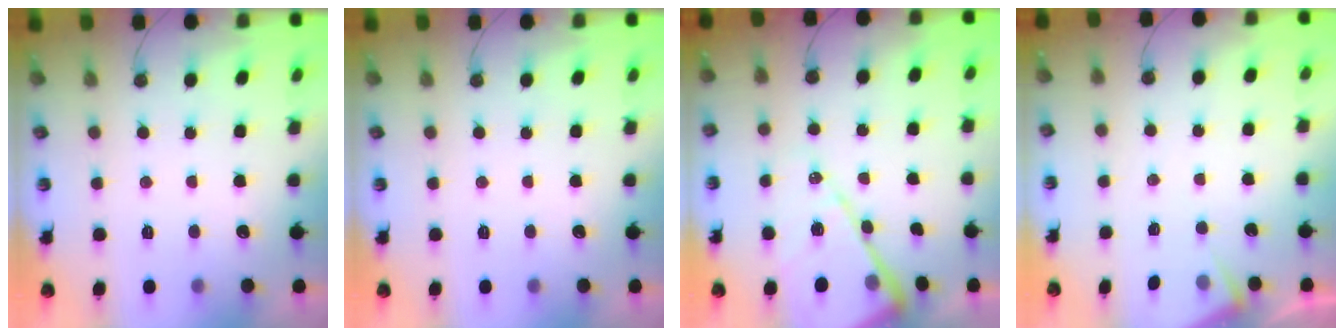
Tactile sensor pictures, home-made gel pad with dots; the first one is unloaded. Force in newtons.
{"total": 0.0}
{"total": 14.7, "press": 14.6, "slide": 1.4}
{"total": 3.5, "press": 3.5, "slide": 0.6}